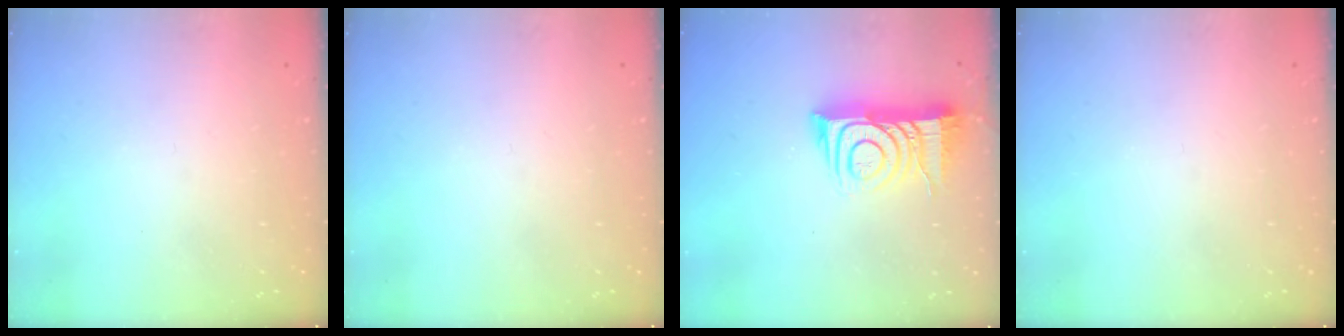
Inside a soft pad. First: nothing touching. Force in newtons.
{"total": 0.0}
{"total": 12.2, "press": 12.2, "slide": 1.1}
{"total": 0.0}